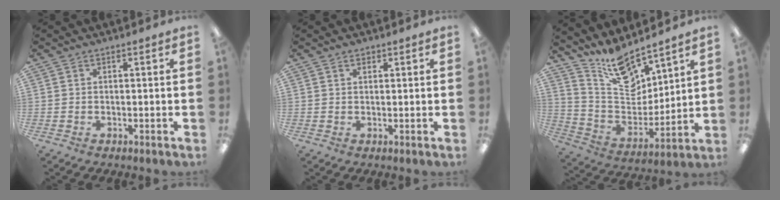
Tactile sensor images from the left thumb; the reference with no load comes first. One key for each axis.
{"total": 1.0, "fx": 0.8, "fy": 0.5, "fz": 0.5, "tx": -0.011, "ty": 0.000, "tz": 0.014}
{"total": 13.4, "fx": 11.2, "fy": 5.0, "fz": 5.3, "tx": -0.107, "ty": -0.080, "tz": 0.206}